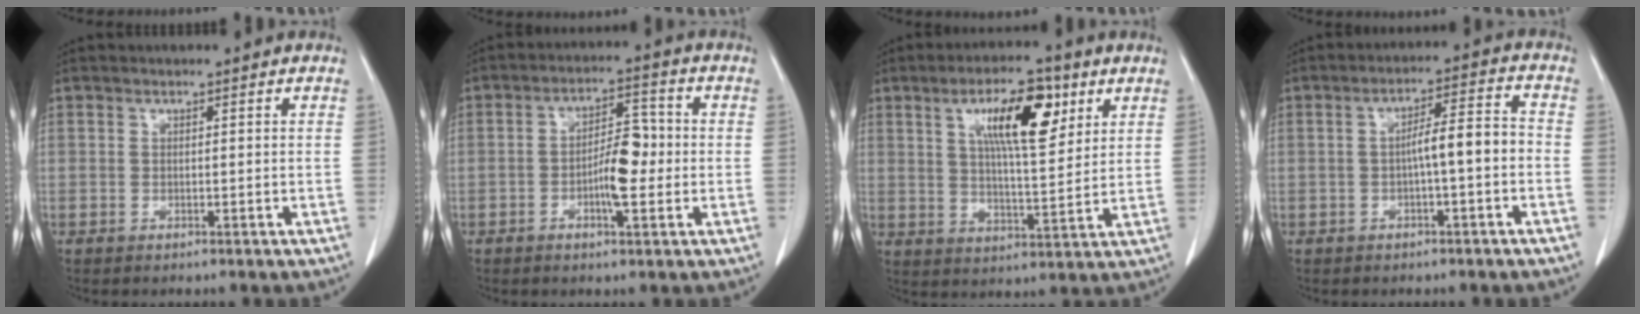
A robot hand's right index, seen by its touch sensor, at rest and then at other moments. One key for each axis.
{"total": 6.6, "fx": -1.2, "fy": 2.1, "fz": 6.2, "tx": -0.109, "ty": 0.012, "tz": -0.021}
{"total": 11.4, "fx": 5.1, "fy": 2.8, "fz": 9.8, "tx": -0.166, "ty": 0.008, "tz": 0.085}
{"total": 5.9, "fx": -1.2, "fy": 0.7, "fz": 5.7, "tx": -0.091, "ty": 0.024, "tz": -0.016}